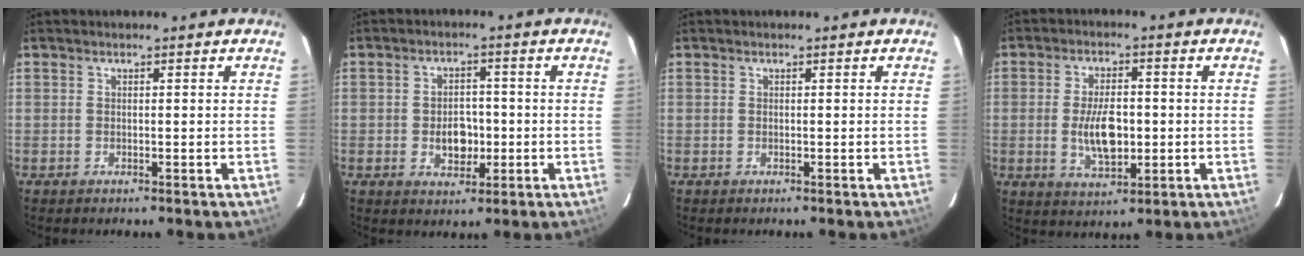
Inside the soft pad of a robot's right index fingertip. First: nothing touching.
{"total": 5.5, "force": [-1.1, 4.0, 3.7], "torque": [-0.067, 0.004, -0.012]}
{"total": 0.0}
{"total": 8.6, "force": [-1.0, 4.3, 7.4], "torque": [-0.139, -0.005, -0.013]}